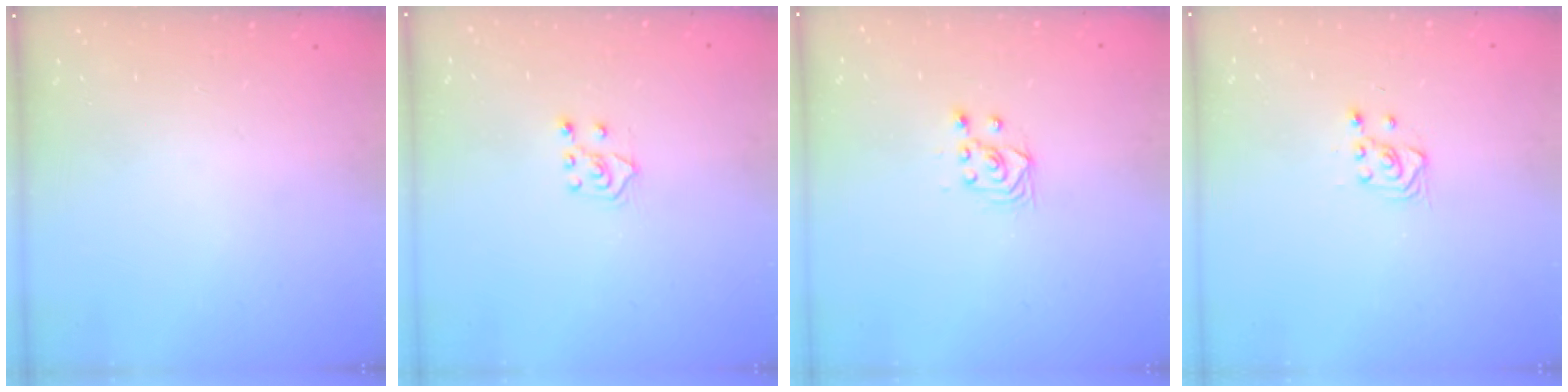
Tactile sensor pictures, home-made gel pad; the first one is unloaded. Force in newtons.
{"total": 5.5, "press": 5.5, "slide": 0.4}
{"total": 3.6, "press": 3.3, "slide": 1.5}
{"total": 3.0, "press": 2.8, "slide": 1.0}